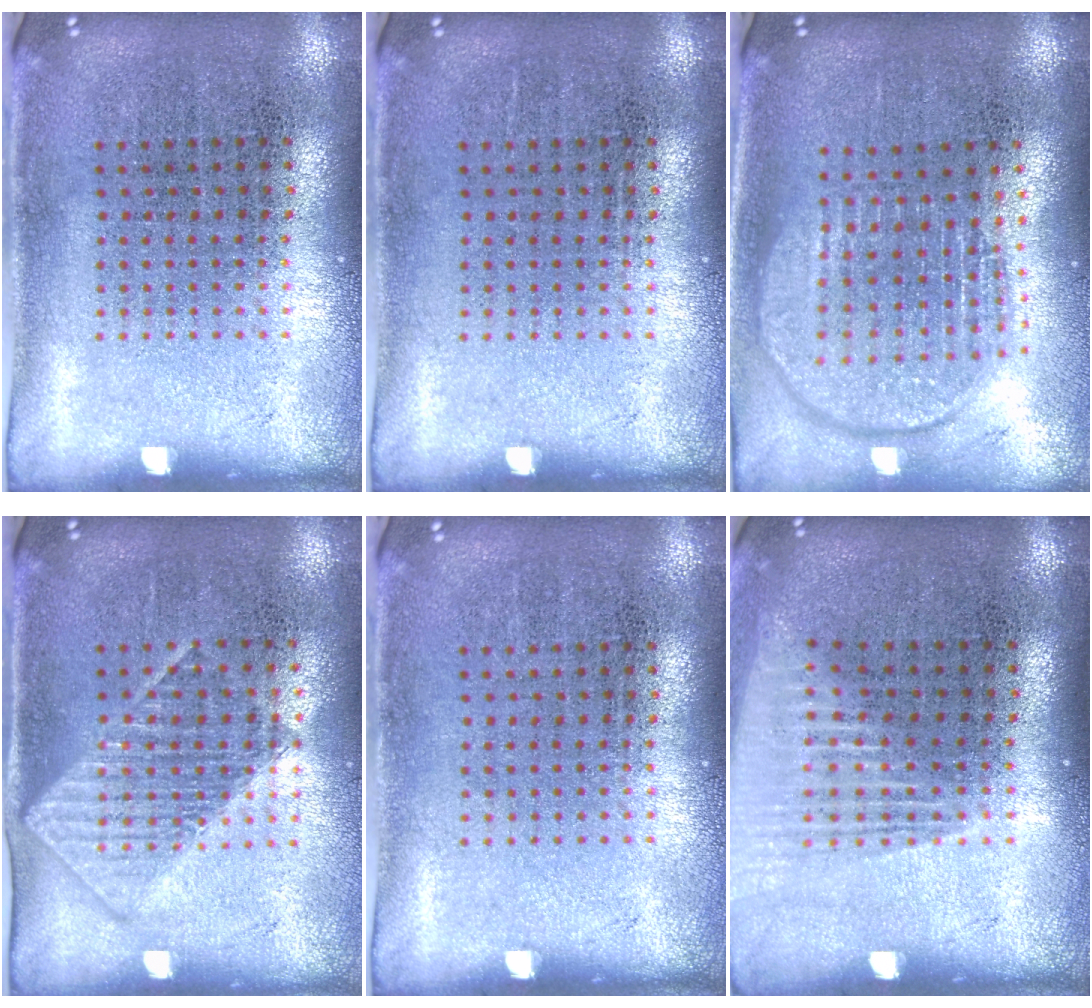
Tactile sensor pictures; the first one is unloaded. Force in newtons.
{"total": 0.0}
{"total": 1.8, "press": 1.5, "slide": 1.0}
{"total": 1.4, "press": 1.3, "slide": 0.5}
{"total": 0.0}
{"total": 1.2, "press": 1.1, "slide": 0.4}